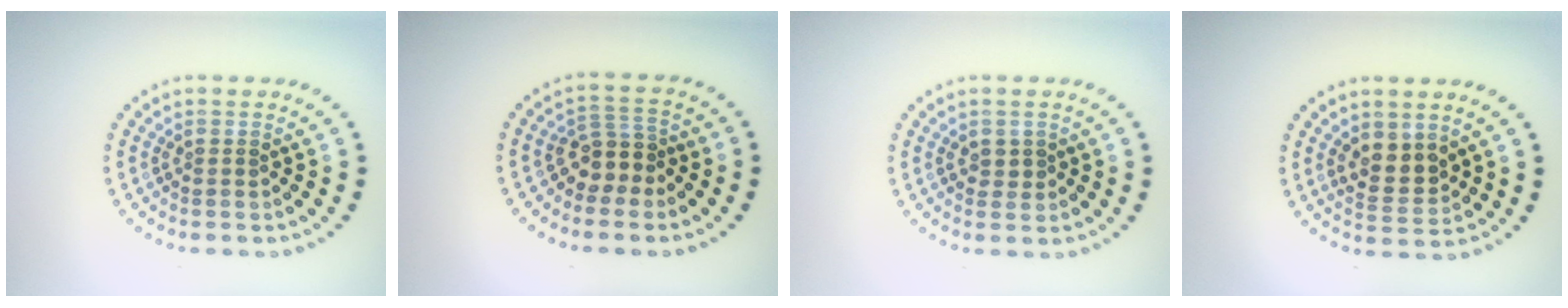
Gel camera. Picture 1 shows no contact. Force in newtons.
{"total": 2.8, "press": 2.3, "slide": 1.5}
{"total": 0.8, "press": 0.8, "slide": 0.2}
{"total": 2.9, "press": 2.7, "slide": 1.1}